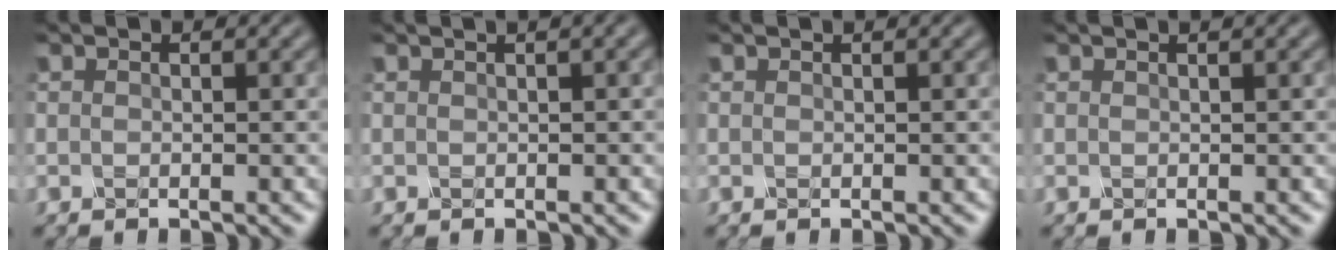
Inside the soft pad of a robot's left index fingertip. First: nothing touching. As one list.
[{"total": 1.5, "force": [0.8, 0.3, 1.2], "torque": [-0.022, 0.005, 0.012]}, {"total": 0.6, "force": [0.4, 0.1, 0.4], "torque": [-0.009, -0.001, 0.002]}, {"total": 1.1, "force": [0.7, 0.3, 0.8], "torque": [-0.013, 0.000, 0.004]}]